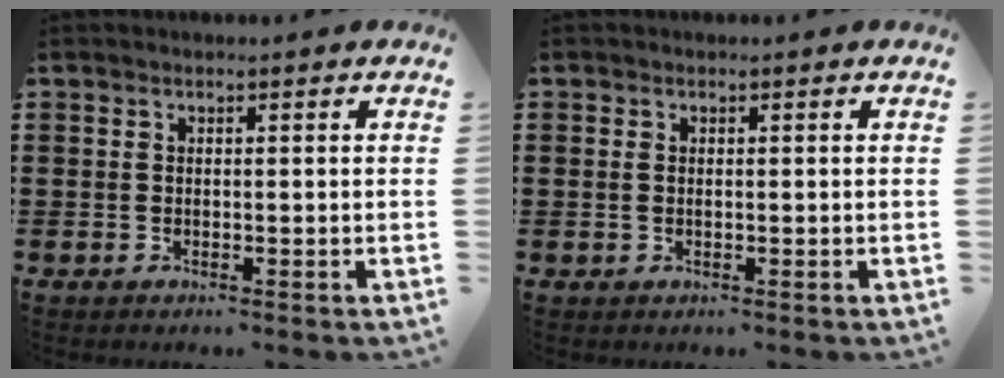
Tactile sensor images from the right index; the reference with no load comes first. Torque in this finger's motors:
{"motor_torque": [-0.16, 0.06, -0.02, -0.01]}